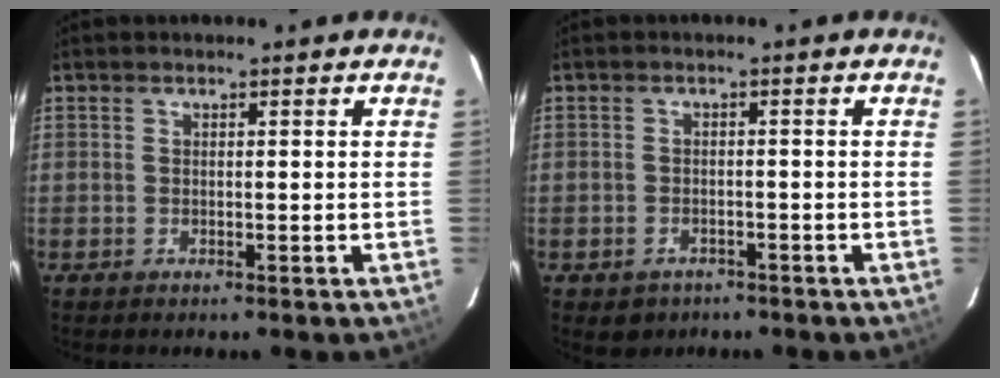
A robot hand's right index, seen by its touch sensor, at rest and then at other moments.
{"total": 3.8, "force": [-2.3, 2.8, 0.8], "torque": [-0.023, 0.000, -0.030]}